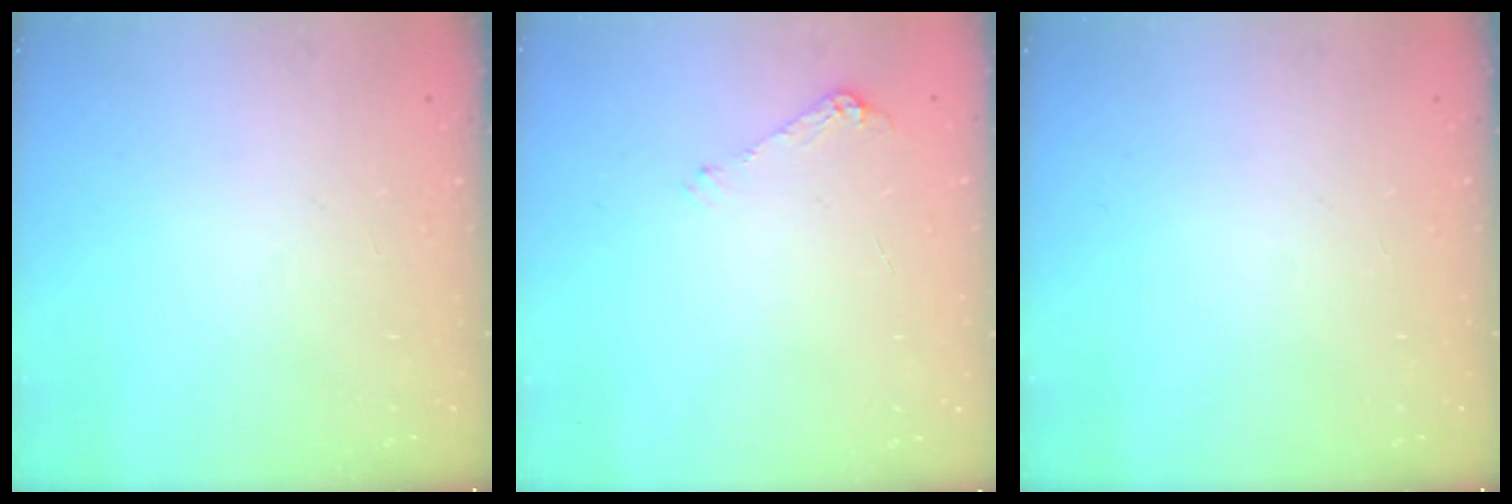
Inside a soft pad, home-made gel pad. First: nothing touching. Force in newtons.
{"total": 5.6, "press": 5.6, "slide": 0.6}
{"total": 0.0}